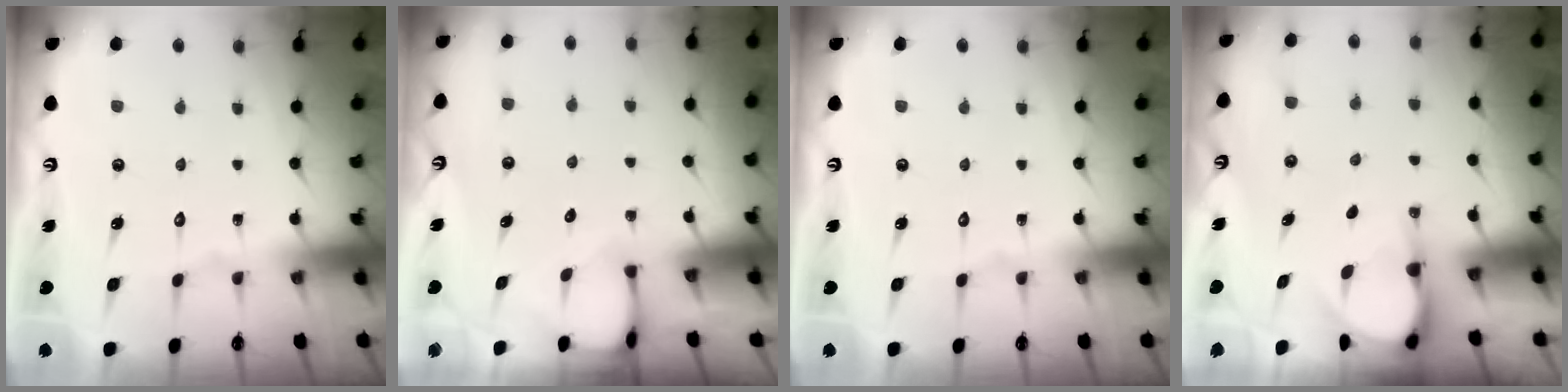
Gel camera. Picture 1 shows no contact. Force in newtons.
{"total": 2.3, "press": 2.3, "slide": 0.4}
{"total": 0.0}
{"total": 4.0, "press": 4.0, "slide": 0.3}